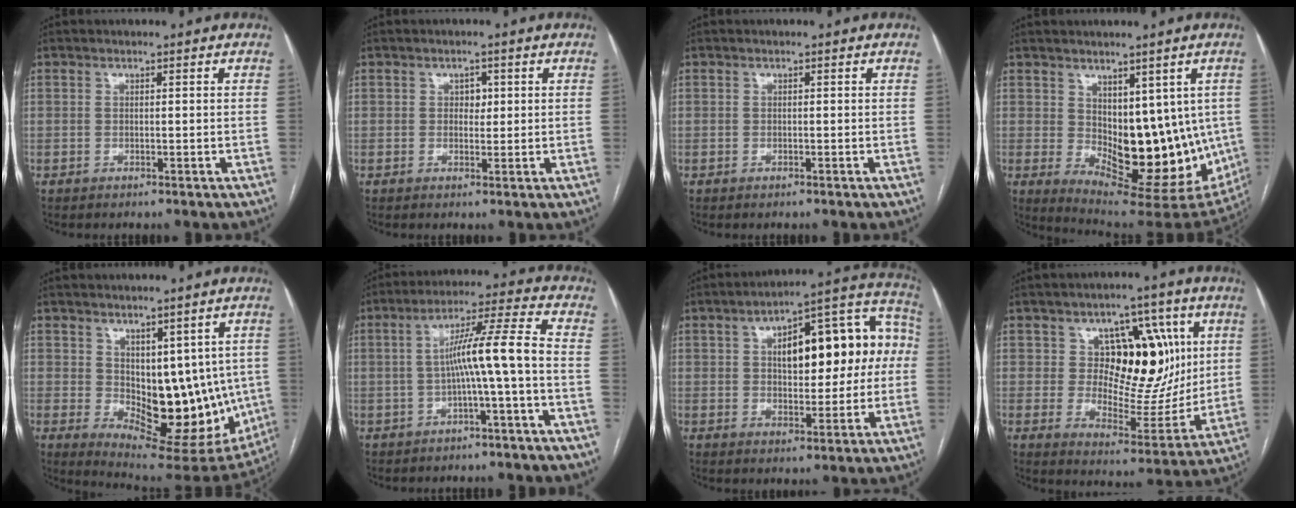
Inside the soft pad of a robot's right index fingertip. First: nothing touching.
{"total": 1.8, "force": [0.4, 1.3, 1.2], "torque": [-0.013, 0.003, 0.007]}
{"total": 0.0}
{"total": 15.3, "force": [-0.4, 7.9, 13.2], "torque": [-0.178, -0.015, 0.018]}
{"total": 15.1, "force": [-0.6, 8.3, 12.6], "torque": [-0.162, -0.011, 0.017]}
{"total": 8.7, "force": [-1.6, -0.8, 8.5], "torque": [-0.144, 0.027, -0.022]}
{"total": 18.3, "force": [2.3, 7.3, 16.6], "torque": [-0.225, 0.055, 0.039]}
{"total": 14.5, "force": [4.1, 8.4, 11.0], "torque": [-0.139, 0.025, 0.077]}